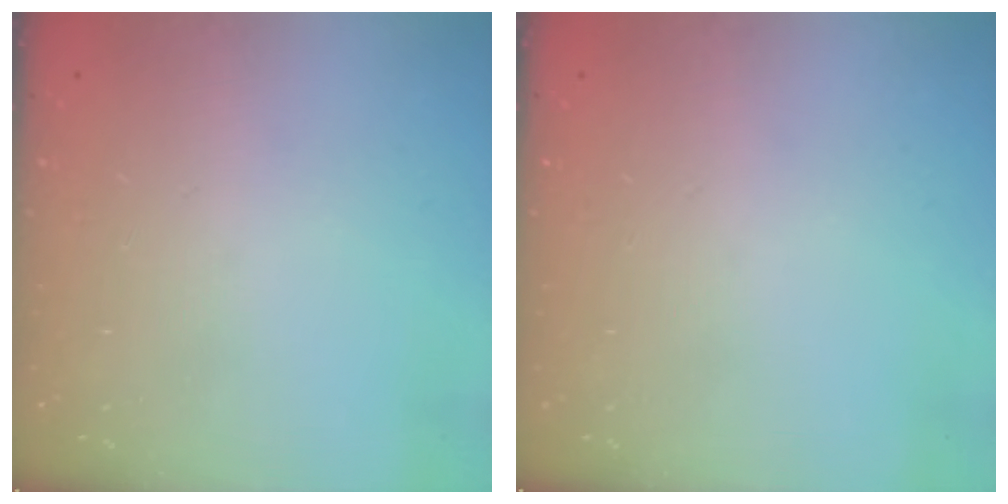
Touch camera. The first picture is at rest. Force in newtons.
{"total": 0.0}